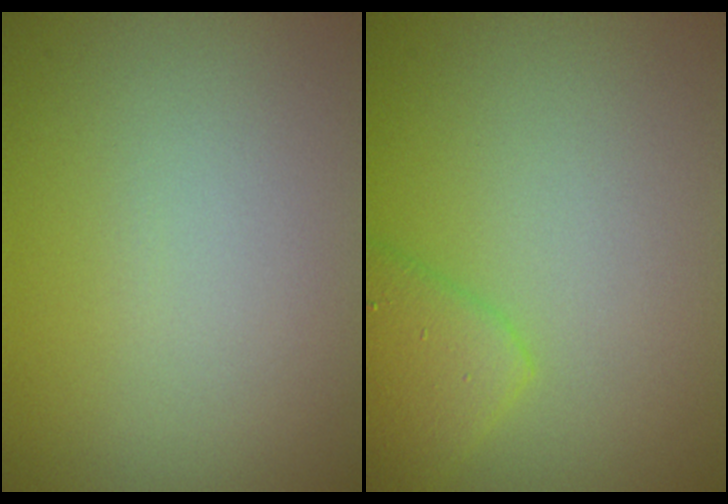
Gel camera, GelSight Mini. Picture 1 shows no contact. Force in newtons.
{"total": 3.1, "press": 3.1, "slide": 0.2}